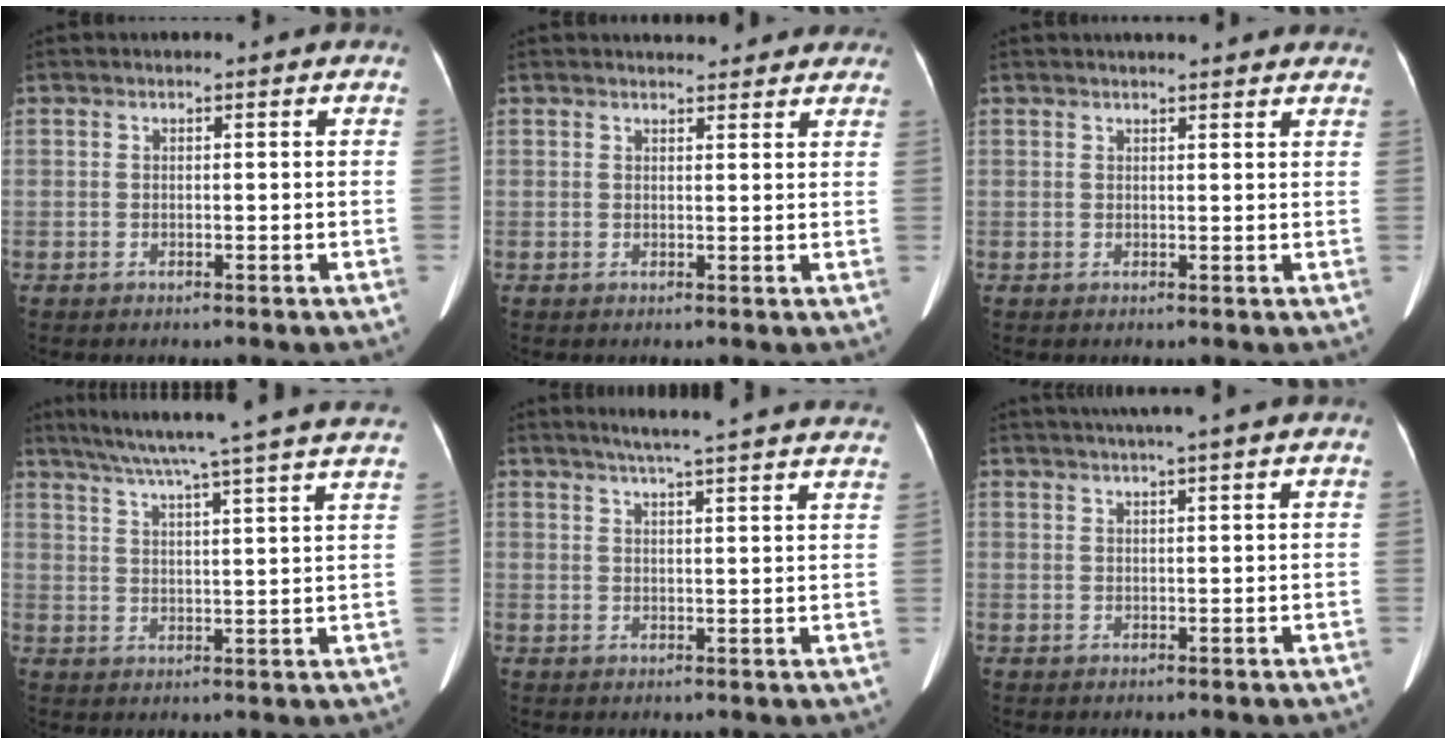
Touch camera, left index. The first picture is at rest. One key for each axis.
{"total": 8.9, "fx": 8.1, "fy": 2.6, "fz": 2.6, "tx": -0.015, "ty": 0.014, "tz": 0.080}
{"total": 9.9, "fx": 8.8, "fy": 1.7, "fz": 4.1, "tx": -0.046, "ty": 0.019, "tz": 0.093}
{"total": 24.7, "fx": 21.6, "fy": -1.1, "fz": 11.9, "tx": -0.198, "ty": -0.012, "tz": 0.278}
{"total": 20.1, "fx": 18.1, "fy": 0.3, "fz": 8.8, "tx": -0.128, "ty": -0.006, "tz": 0.220}
{"total": 6.0, "fx": 4.8, "fy": -1.1, "fz": 3.5, "tx": -0.052, "ty": 0.024, "tz": 0.066}